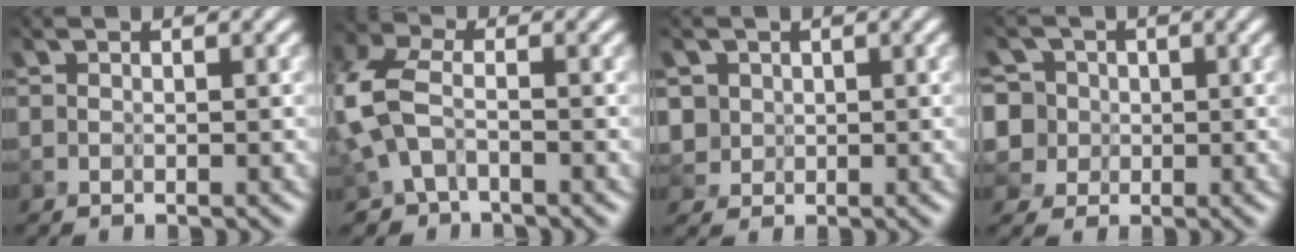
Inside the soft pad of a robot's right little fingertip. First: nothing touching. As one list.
[{"total": 5.7, "force": [-2.1, 3.6, 3.8], "torque": [-0.108, -0.003, -0.042]}, {"total": 3.8, "force": [0.8, 3.5, 1.4], "torque": [-0.033, 0.016, -0.001]}, {"total": 5.1, "force": [-0.4, 5.0, 0.9], "torque": [-0.049, 0.029, -0.035]}]